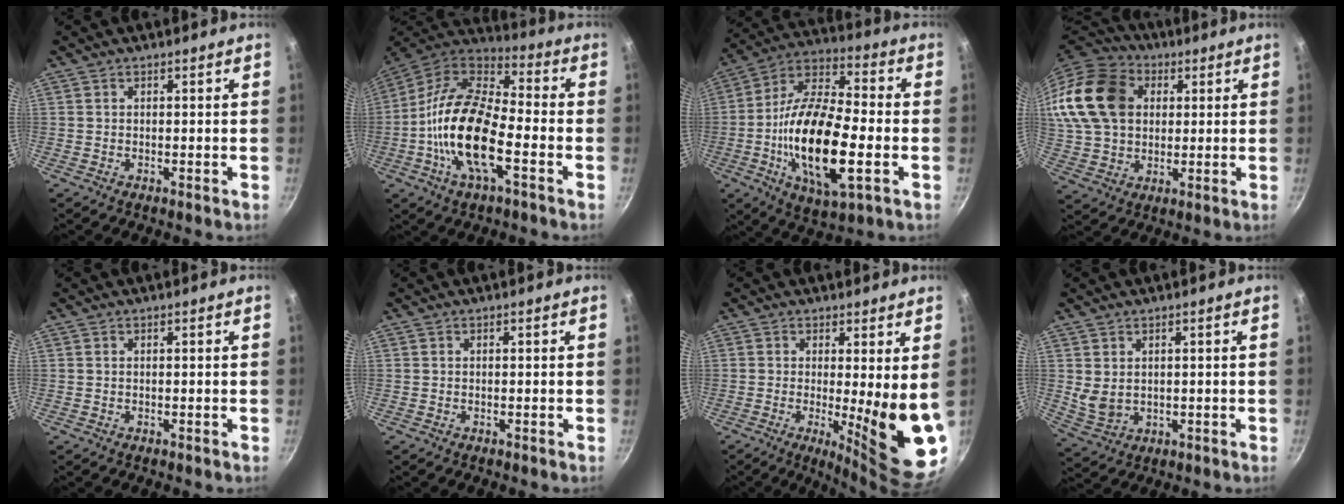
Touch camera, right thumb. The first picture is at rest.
{"total": 19.4, "force": [-5.1, 8.2, 16.8], "torque": [-0.315, 0.036, -0.117]}
{"total": 22.5, "force": [-4.3, 8.9, 20.2], "torque": [-0.374, 0.017, -0.089]}
{"total": 23.7, "force": [6.0, 18.0, 14.2], "torque": [-0.301, 0.027, 0.109]}
{"total": 0.0}
{"total": 0.0}
{"total": 12.7, "force": [0.1, 2.4, 12.5], "torque": [-0.151, -0.042, 0.008]}
{"total": 4.5, "force": [1.4, 3.2, 2.8], "torque": [-0.047, -0.016, 0.040]}